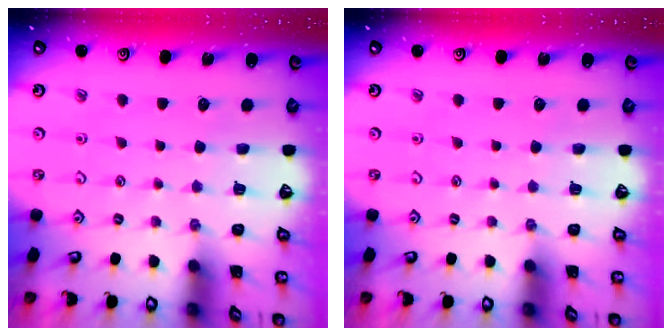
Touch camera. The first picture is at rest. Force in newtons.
{"total": 0.0}